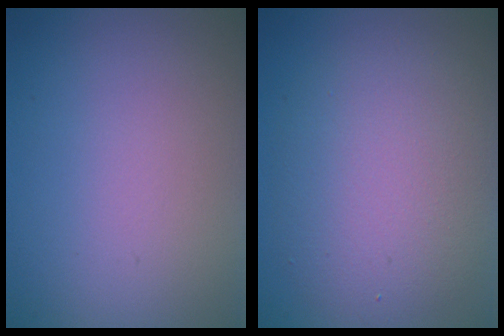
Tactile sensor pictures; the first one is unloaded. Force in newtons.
{"total": 5.9, "press": 5.9, "slide": 0.4}